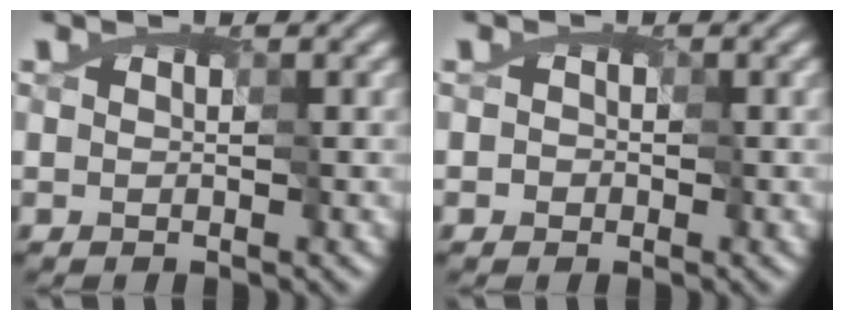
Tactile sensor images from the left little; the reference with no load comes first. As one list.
[{"total": 1.2, "force": [-0.7, 0.9, 0.2], "torque": [-0.005, 0.003, -0.011]}]